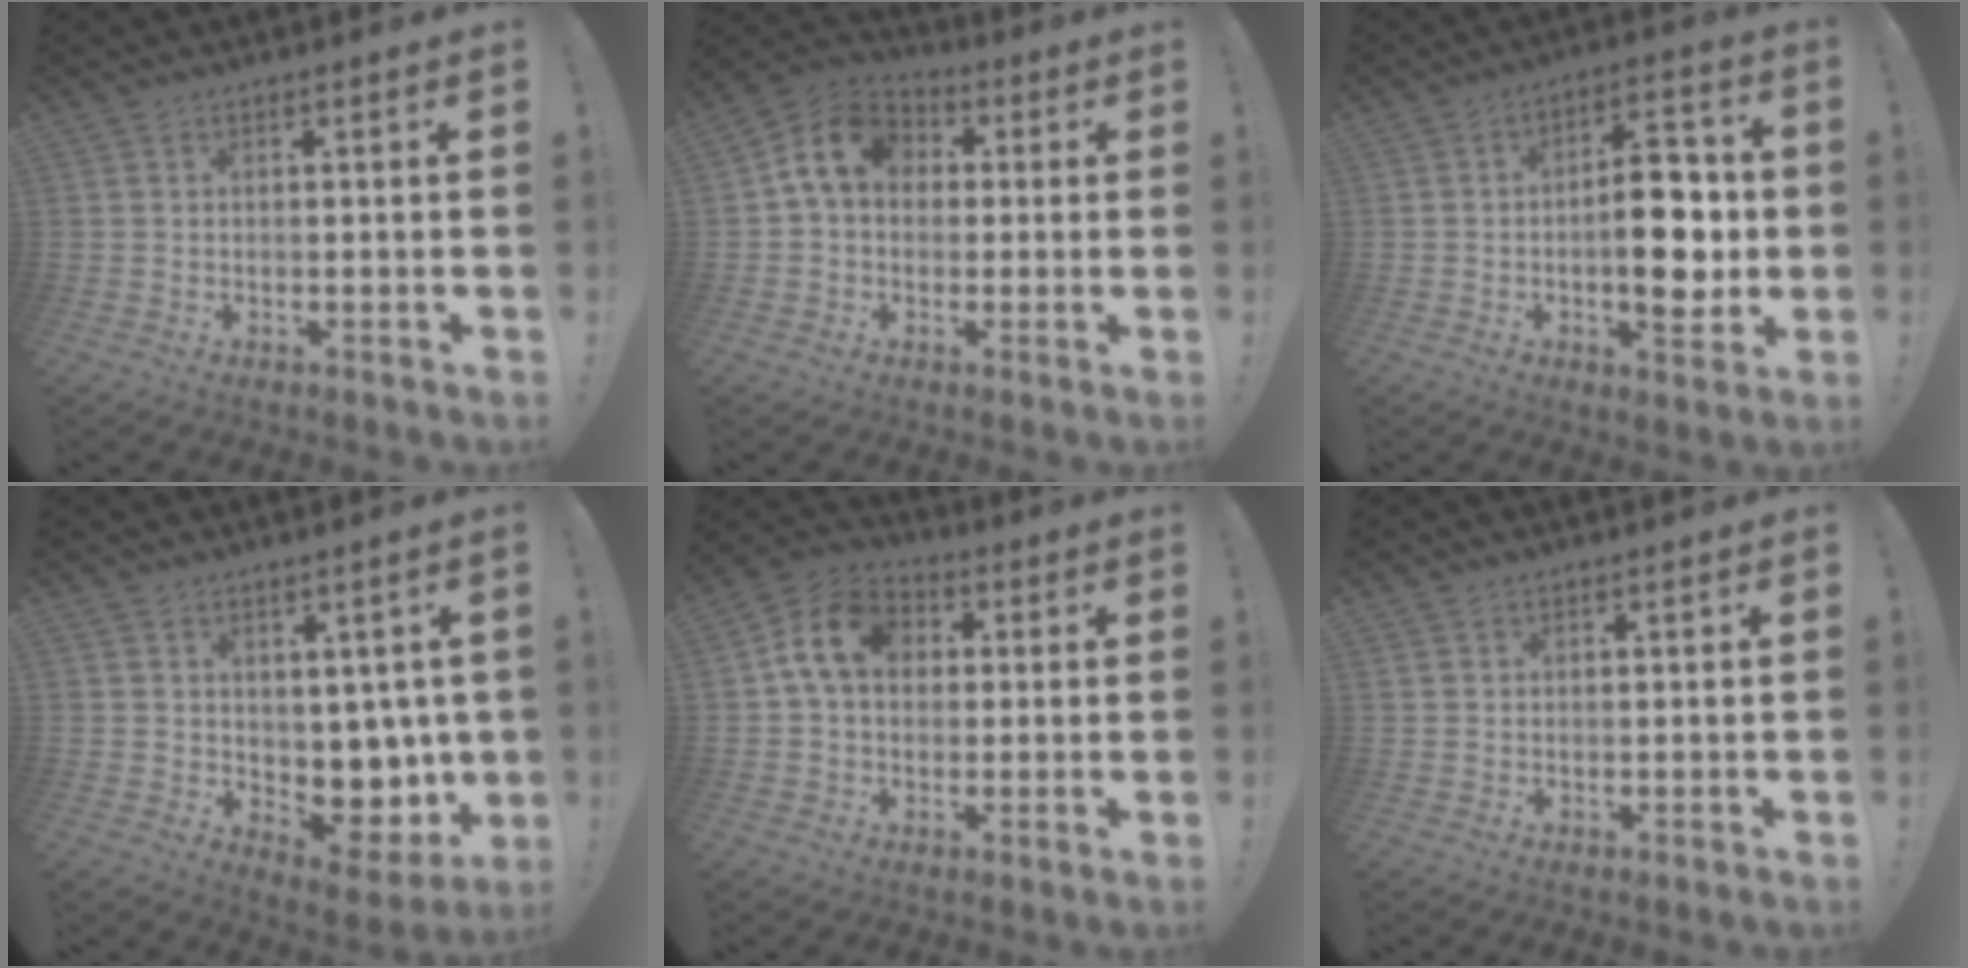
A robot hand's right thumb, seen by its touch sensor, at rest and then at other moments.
{"total": 11.4, "force": [2.2, 9.0, 6.7], "torque": [-0.106, 0.011, 0.046]}
{"total": 14.9, "force": [-1.4, 7.3, 12.9], "torque": [-0.179, 0.013, -0.027]}
{"total": 8.0, "force": [1.9, 6.6, 4.1], "torque": [-0.028, -0.029, 0.047]}
{"total": 12.7, "force": [2.9, 9.6, 7.8], "torque": [-0.119, 0.014, 0.061]}
{"total": 0.8, "force": [0.7, 0.2, 0.3], "torque": [-0.003, -0.002, 0.013]}